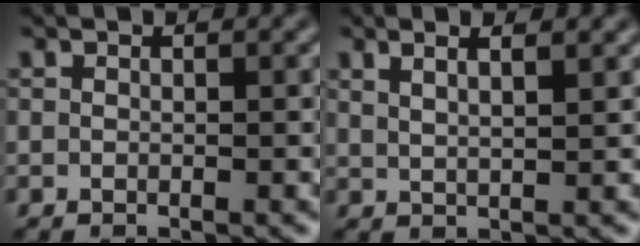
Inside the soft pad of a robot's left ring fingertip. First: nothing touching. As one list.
[{"total": 4.1, "force": [2.7, 1.6, 2.7], "torque": [-0.015, 0.020, 0.012]}]